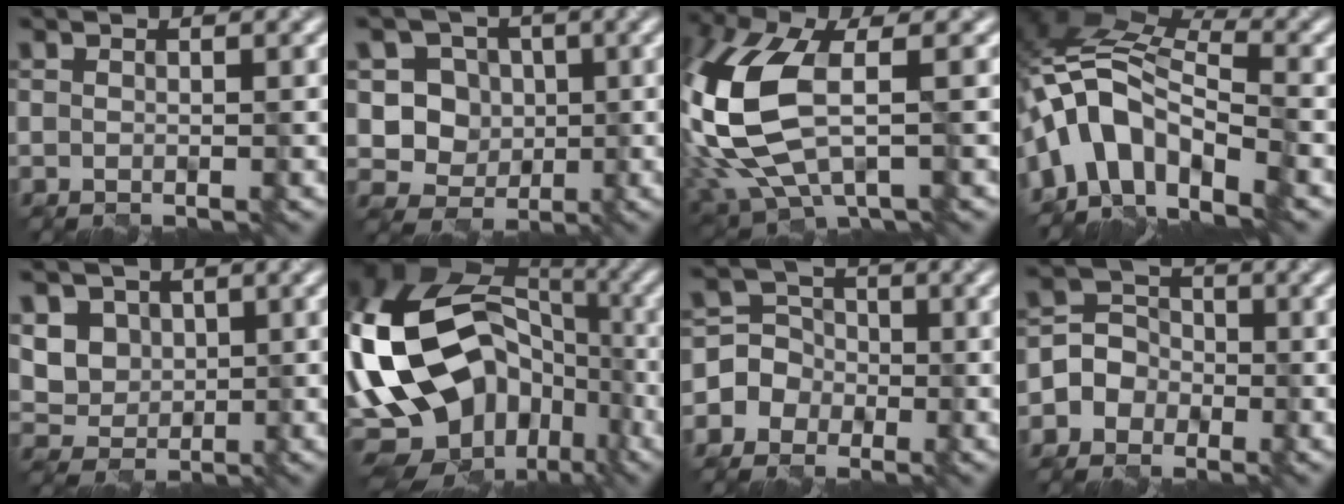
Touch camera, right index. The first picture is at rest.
{"total": 6.2, "force": [0.4, 5.7, 2.3], "torque": [-0.033, 0.005, -0.015]}
{"total": 10.7, "force": [0.3, 5.6, 9.1], "torque": [-0.245, -0.010, 0.009]}
{"total": 8.1, "force": [-4.4, 4.2, 5.3], "torque": [-0.086, 0.016, -0.103]}
{"total": 4.7, "force": [1.2, 4.0, 2.1], "torque": [-0.053, -0.003, 0.027]}
{"total": 18.6, "force": [-3.8, 13.0, 12.7], "torque": [-0.225, 0.019, -0.052]}
{"total": 4.8, "force": [-1.7, 4.5, 0.6], "torque": [-0.002, 0.020, -0.053]}
{"total": 4.2, "force": [-1.7, 3.8, 0.7], "torque": [0.001, 0.012, -0.050]}